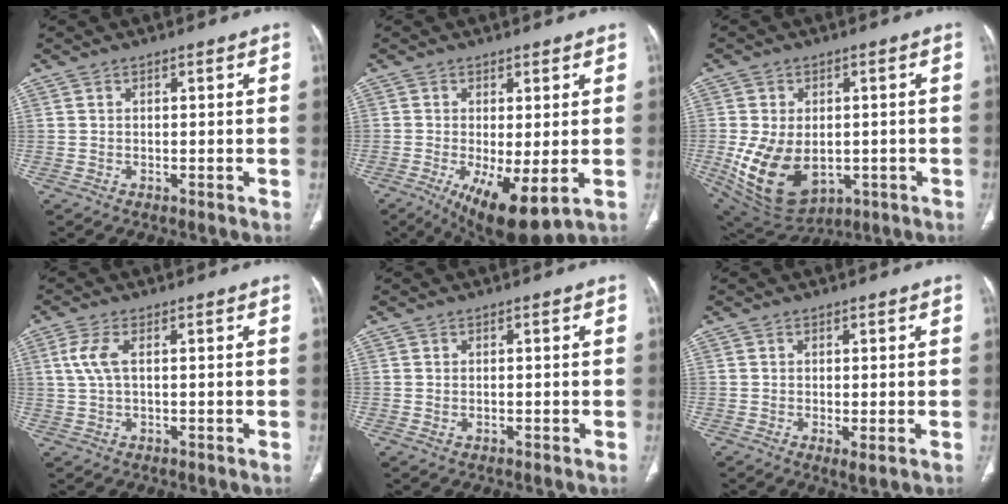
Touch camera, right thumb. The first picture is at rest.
{"total": 10.7, "force": [-3.0, 3.6, 9.7], "torque": [-0.161, -0.025, -0.036]}
{"total": 15.4, "force": [-2.7, 10.3, 11.1], "torque": [-0.191, -0.006, -0.013]}
{"total": 4.3, "force": [1.0, 1.6, 3.8], "torque": [-0.107, 0.010, 0.022]}
{"total": 0.8, "force": [-0.2, 0.5, 0.6], "torque": [-0.017, 0.006, 0.002]}
{"total": 1.8, "force": [-0.4, 0.5, 1.7], "torque": [-0.038, -0.009, -0.006]}